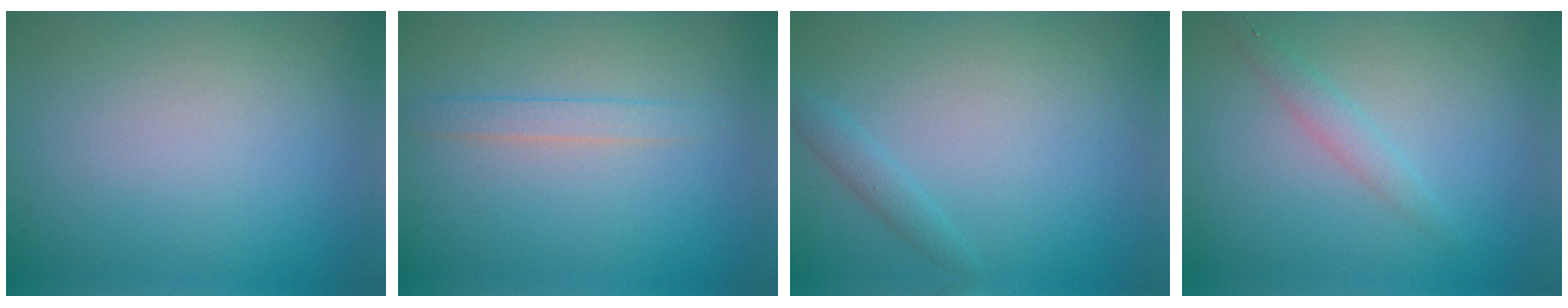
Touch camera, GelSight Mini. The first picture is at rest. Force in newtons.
{"total": 1.5, "press": 1.5, "slide": 0.1}
{"total": 1.3, "press": 1.3, "slide": 0.1}
{"total": 1.6, "press": 1.6, "slide": 0.0}